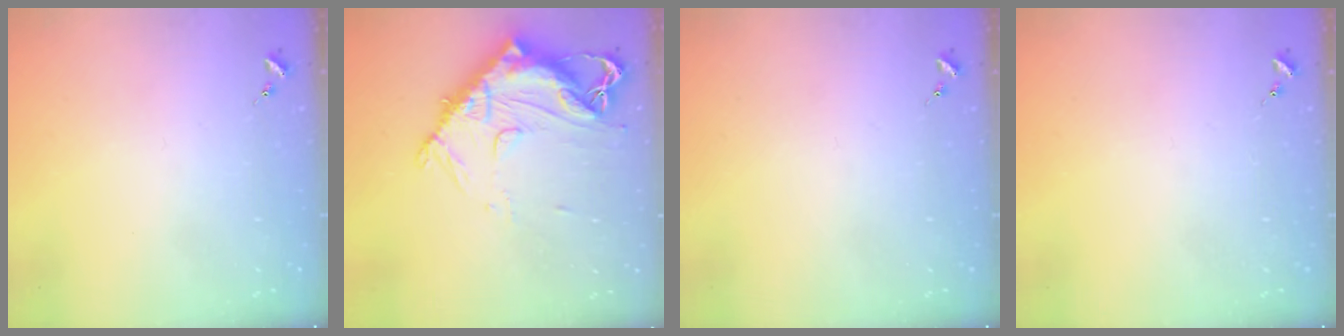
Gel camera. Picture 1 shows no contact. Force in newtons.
{"total": 14.6, "press": 14.5, "slide": 1.5}
{"total": 0.0}
{"total": 0.0}